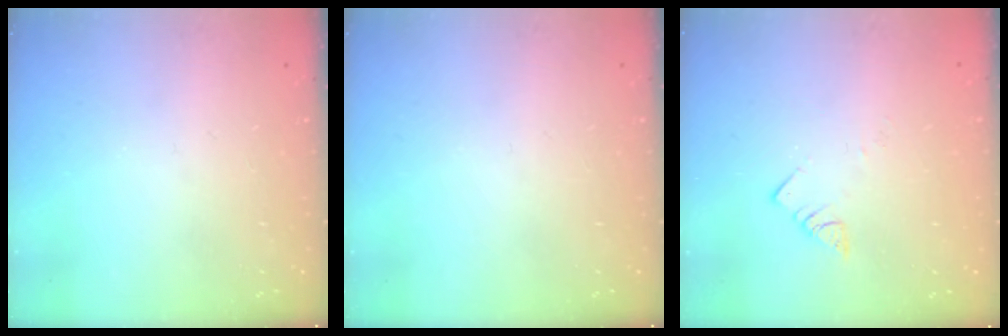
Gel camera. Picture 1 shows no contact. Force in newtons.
{"total": 0.0}
{"total": 3.3, "press": 3.3, "slide": 0.3}